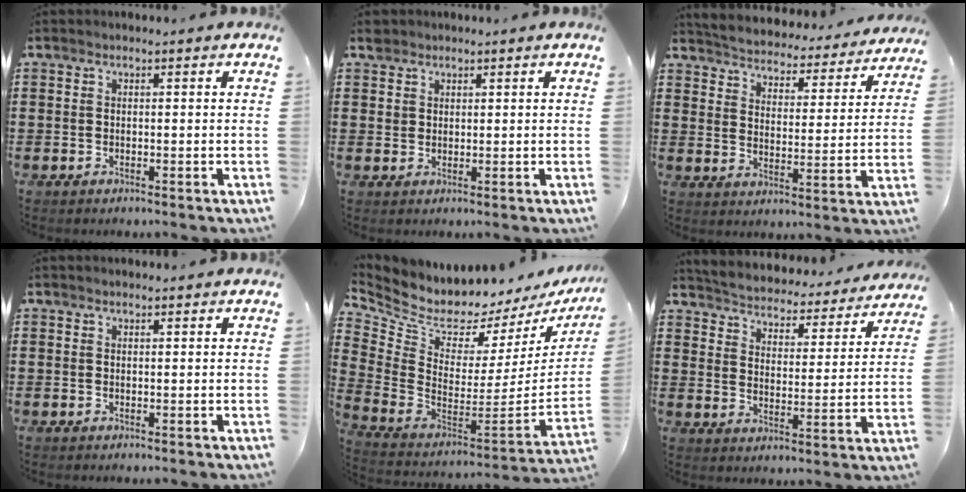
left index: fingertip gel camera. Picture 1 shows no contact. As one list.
[{"total": 2.2, "force": [1.7, 1.5, 0.0], "torque": [-0.007, 0.006, 0.034]}, {"total": 3.8, "force": [3.8, 0.0, -0.2], "torque": [-0.023, -0.038, 0.057]}, {"total": 0.6, "force": [0.6, 0.0, 0.1], "torque": [-0.003, 0.000, 0.012]}, {"total": 5.4, "force": [5.1, 1.7, 0.6], "torque": [-0.056, -0.065, 0.083]}, {"total": 3.2, "force": [3.2, 0.1, -0.1], "torque": [-0.021, -0.034, 0.045]}]